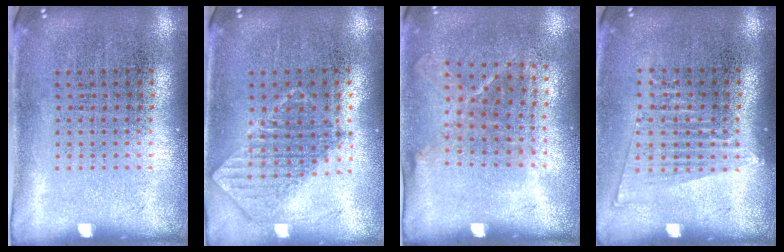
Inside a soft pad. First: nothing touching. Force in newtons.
{"total": 0.9, "press": 0.8, "slide": 0.2}
{"total": 1.3, "press": 1.0, "slide": 0.8}
{"total": 1.3, "press": 1.2, "slide": 0.7}